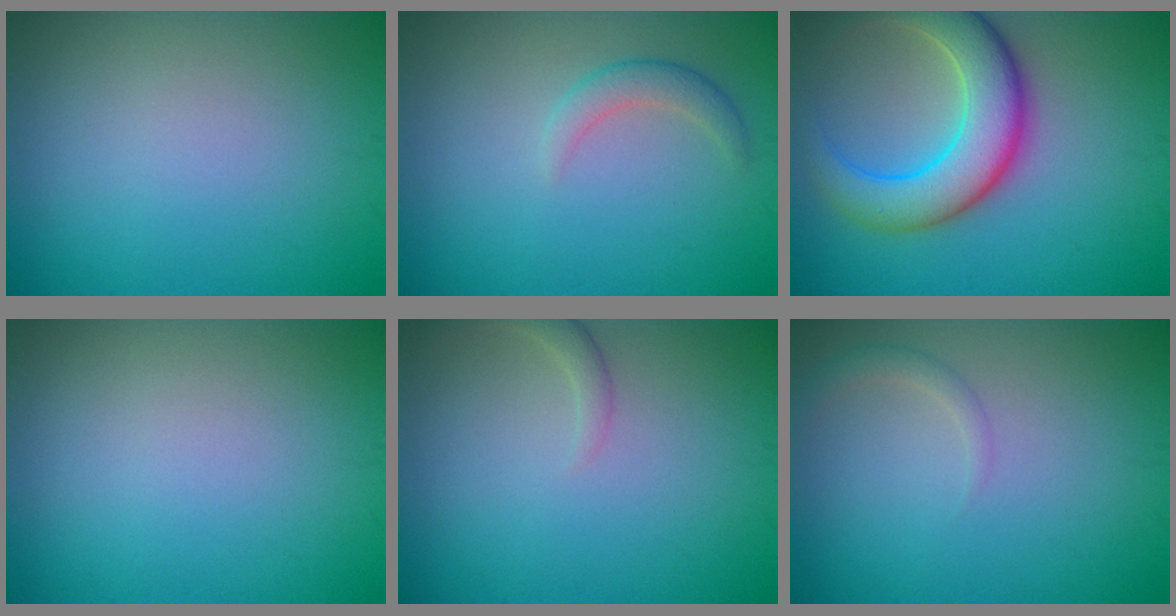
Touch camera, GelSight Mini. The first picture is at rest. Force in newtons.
{"total": 1.8, "press": 1.8, "slide": 0.1}
{"total": 7.6, "press": 7.6, "slide": 0.3}
{"total": 0.0}
{"total": 1.5, "press": 1.5, "slide": 0.2}
{"total": 1.2, "press": 1.2, "slide": 0.1}